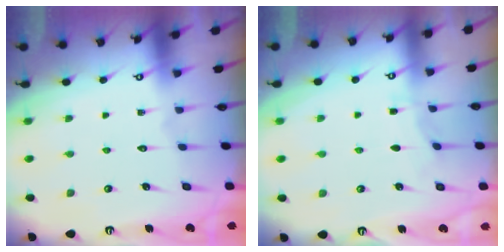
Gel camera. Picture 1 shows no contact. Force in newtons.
{"total": 2.3, "press": 2.3, "slide": 0.3}